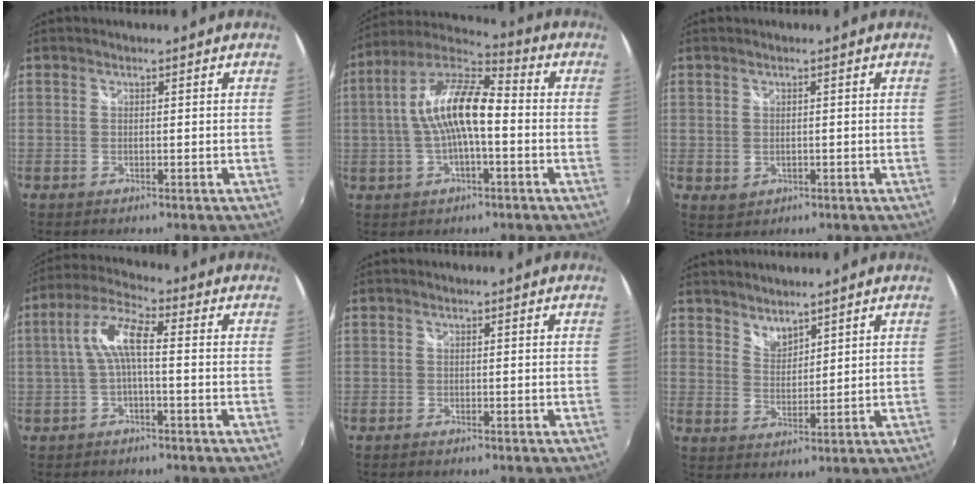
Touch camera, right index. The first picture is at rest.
{"total": 13.6, "force": [-0.8, 4.5, 12.8], "torque": [-0.245, 0.019, -0.022]}
{"total": 2.1, "force": [-0.1, 1.8, 1.1], "torque": [-0.020, -0.002, 0.002]}
{"total": 6.8, "force": [-0.7, 1.7, 6.5], "torque": [-0.144, 0.019, -0.015]}
{"total": 1.0, "force": [-0.9, 0.3, 0.4], "torque": [-0.011, -0.004, -0.017]}
{"total": 3.6, "force": [3.3, 1.2, 0.7], "torque": [-0.005, -0.001, 0.059]}